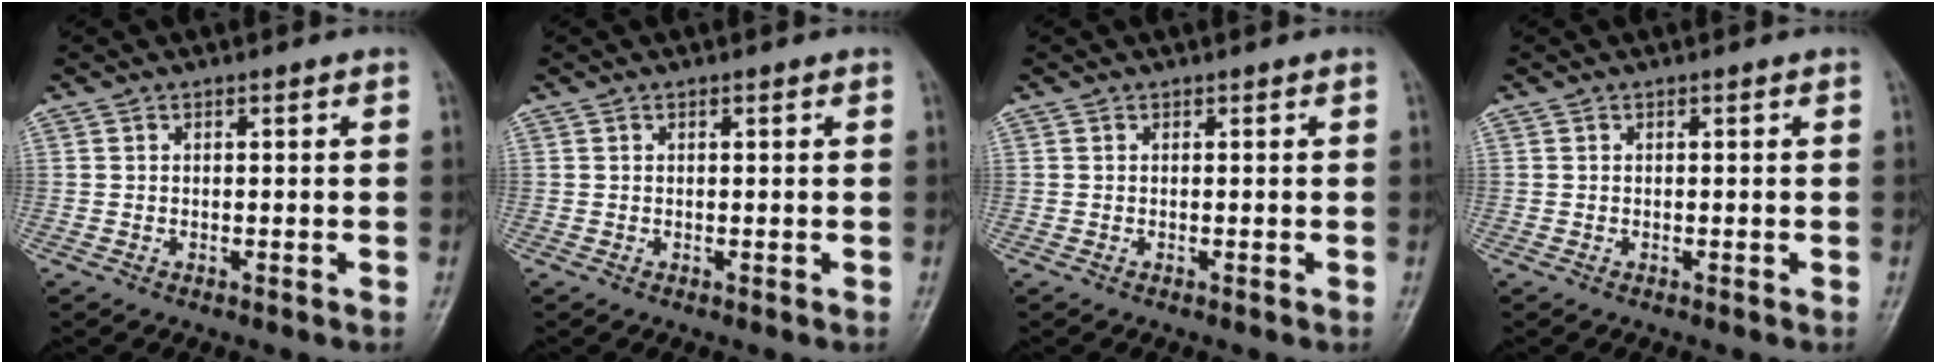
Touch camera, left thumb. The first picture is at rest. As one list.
[{"total": 0.6, "force": [0.2, 0.1, 0.5], "torque": [-0.010, 0.002, 0.003]}, {"total": 0.0}, {"total": 0.0}]